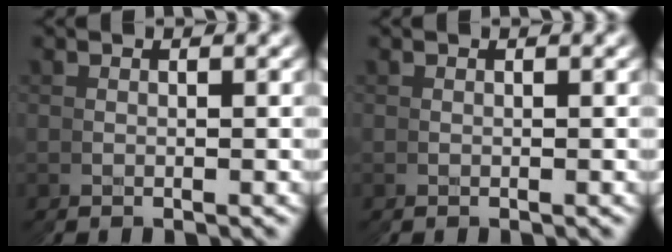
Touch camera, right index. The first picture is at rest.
{"total": 0.0}